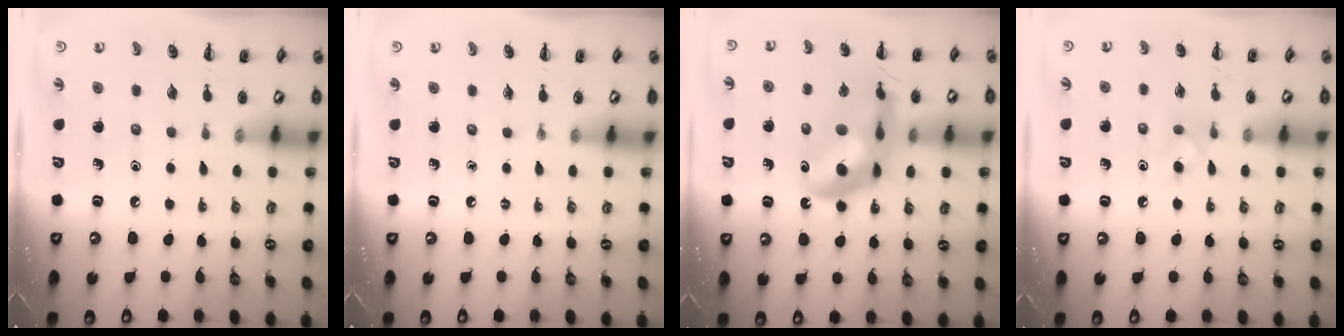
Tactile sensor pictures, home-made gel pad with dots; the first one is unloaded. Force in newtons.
{"total": 0.0}
{"total": 16.2, "press": 15.7, "slide": 4.2}
{"total": 4.6, "press": 4.3, "slide": 1.7}